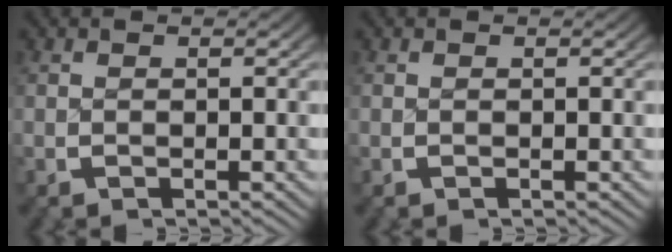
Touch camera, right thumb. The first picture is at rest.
{"total": 0.0}